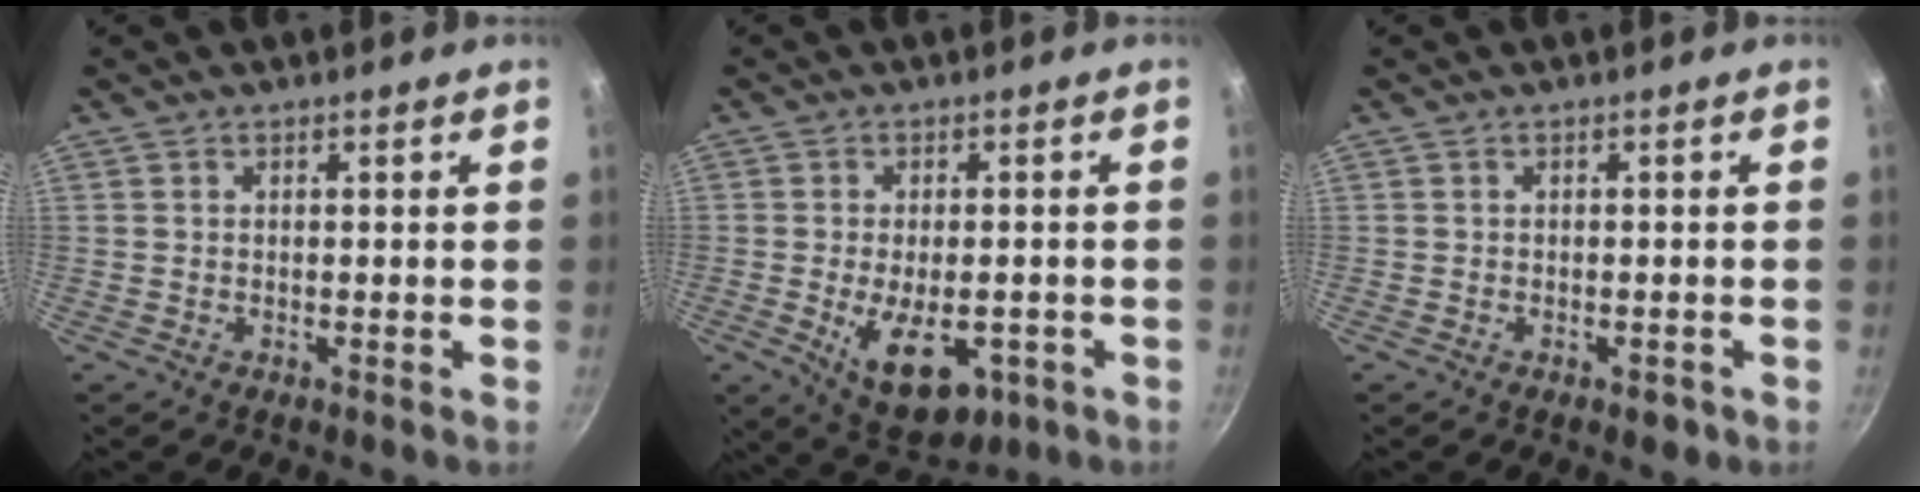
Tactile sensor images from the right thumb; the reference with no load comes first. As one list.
[{"total": 11.5, "force": [-3.7, 6.2, 8.9], "torque": [-0.129, -0.001, -0.041]}, {"total": 1.6, "force": [-0.9, 0.8, 1.0], "torque": [-0.005, 0.004, -0.012]}]